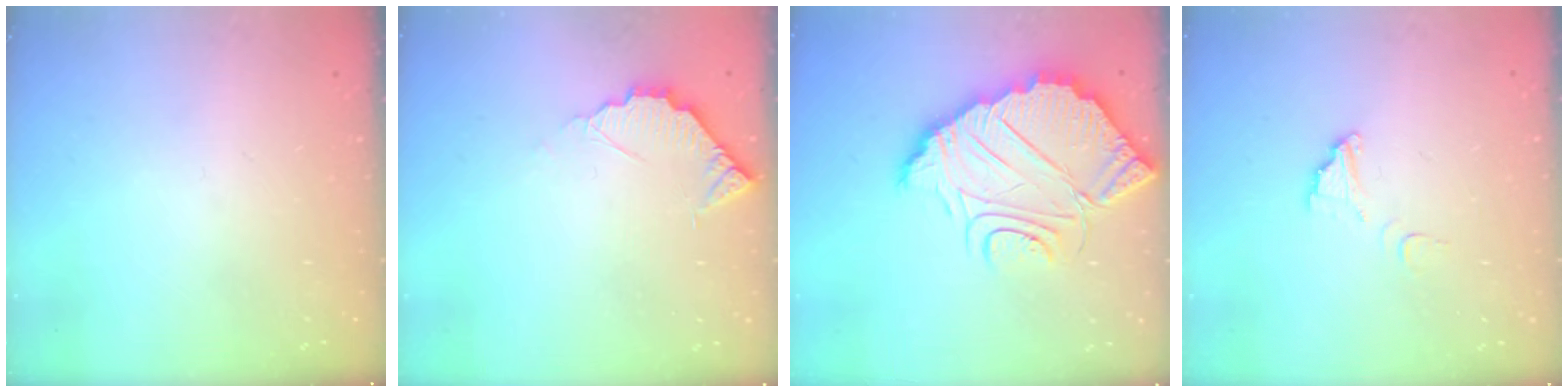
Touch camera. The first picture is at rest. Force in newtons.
{"total": 4.5, "press": 4.4, "slide": 0.3}
{"total": 14.3, "press": 14.2, "slide": 1.2}
{"total": 6.2, "press": 6.2, "slide": 0.6}